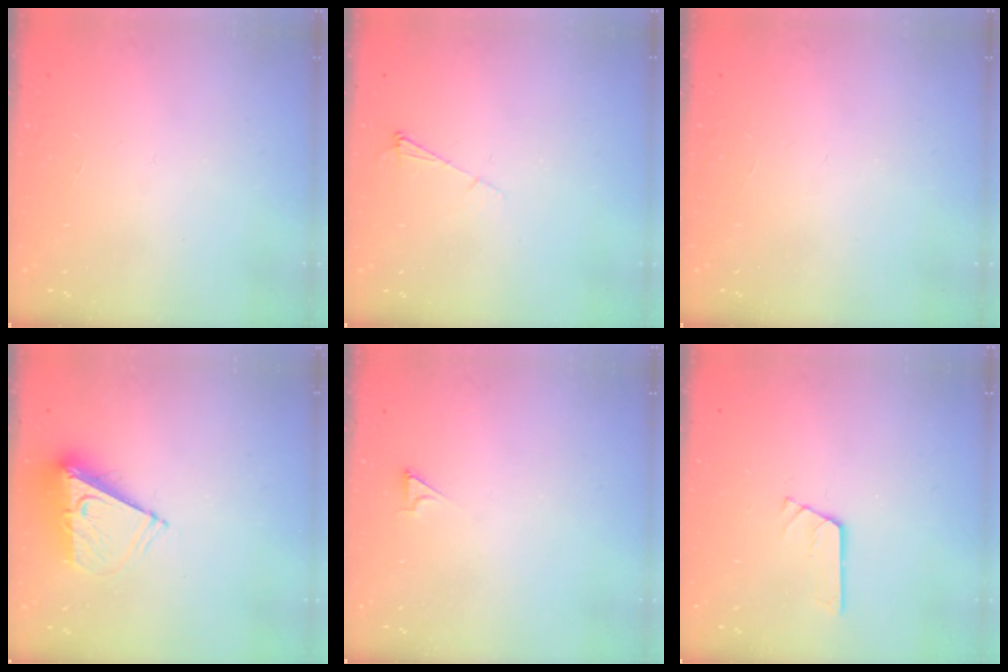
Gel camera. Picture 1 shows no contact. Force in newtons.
{"total": 4.3, "press": 4.2, "slide": 0.6}
{"total": 0.0}
{"total": 8.5, "press": 8.5, "slide": 0.6}
{"total": 2.1, "press": 2.1, "slide": 0.3}
{"total": 3.0, "press": 2.9, "slide": 0.4}